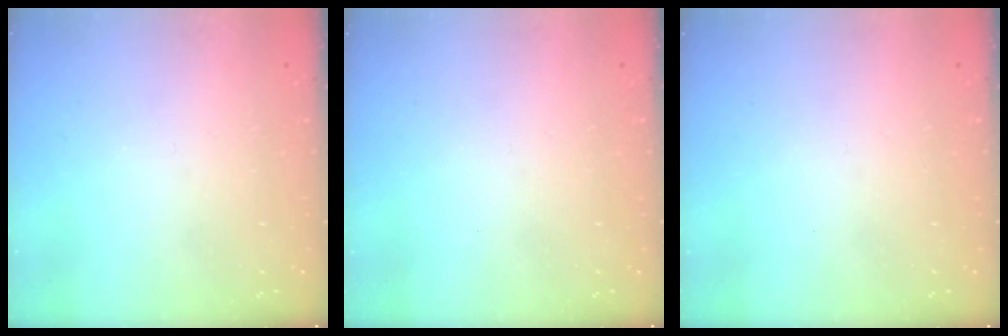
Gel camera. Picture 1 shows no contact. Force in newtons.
{"total": 0.0}
{"total": 0.0}